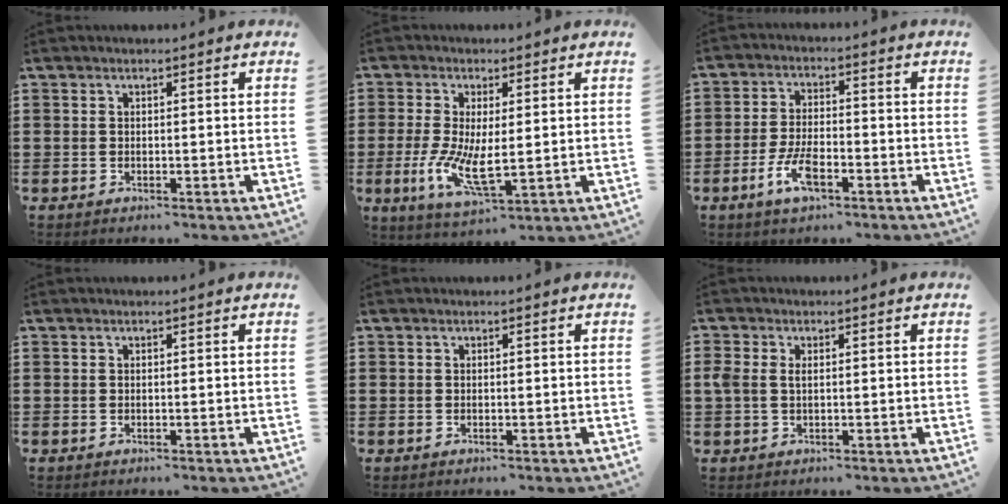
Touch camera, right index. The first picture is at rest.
{"total": 7.7, "force": [-0.5, 2.9, 7.1], "torque": [-0.143, -0.012, -0.007]}
{"total": 6.1, "force": [-3.0, 2.5, 4.7], "torque": [-0.111, -0.002, -0.060]}
{"total": 0.0}
{"total": 0.0}
{"total": 1.9, "force": [0.3, 1.3, 1.4], "torque": [-0.039, 0.005, 0.002]}